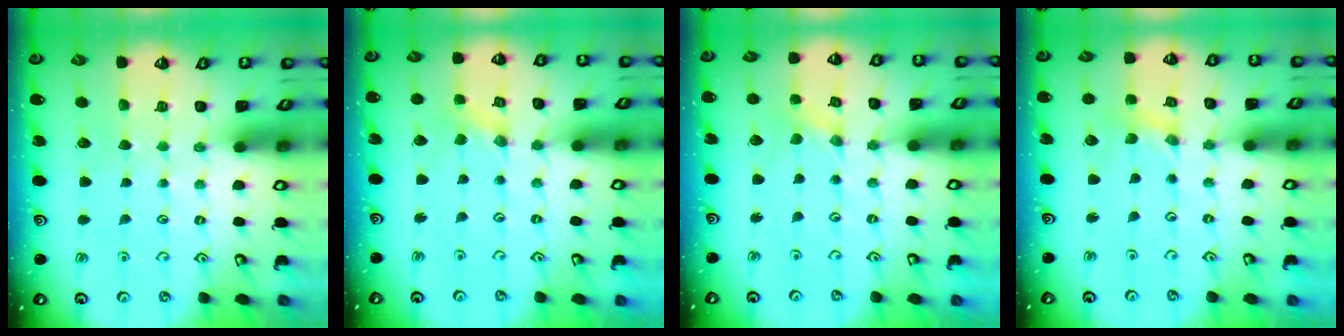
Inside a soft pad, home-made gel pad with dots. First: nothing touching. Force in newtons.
{"total": 1.1, "press": 1.1, "slide": 0.3}
{"total": 0.0}
{"total": 1.4, "press": 1.4, "slide": 0.3}